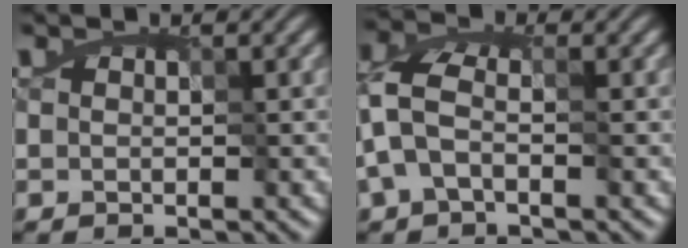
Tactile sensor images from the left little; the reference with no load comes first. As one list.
[{"total": 4.0, "force": [-2.3, 2.0, 2.7], "torque": [-0.076, 0.007, -0.046]}]